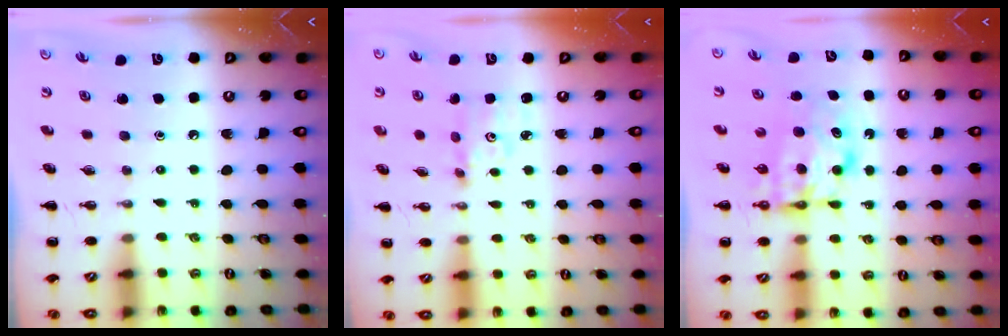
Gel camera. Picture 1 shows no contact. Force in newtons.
{"total": 2.7, "press": 2.7, "slide": 0.3}
{"total": 6.7, "press": 6.6, "slide": 0.6}